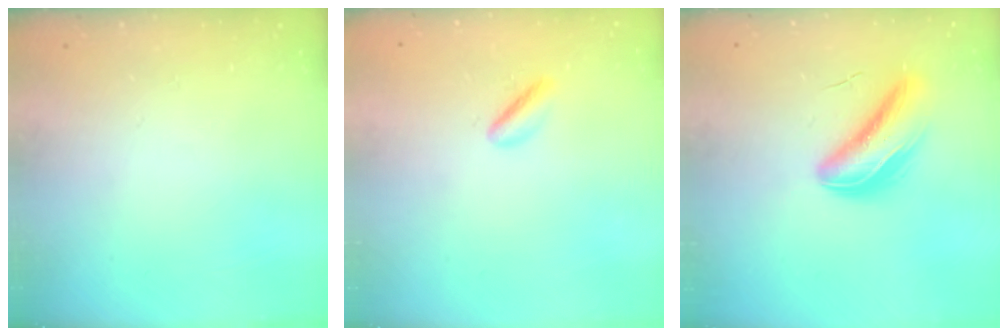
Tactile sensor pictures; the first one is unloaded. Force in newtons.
{"total": 2.5, "press": 2.4, "slide": 0.8}
{"total": 7.3, "press": 7.0, "slide": 2.0}